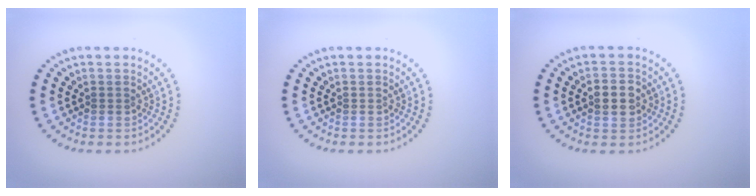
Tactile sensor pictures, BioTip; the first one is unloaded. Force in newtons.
{"total": 0.0}
{"total": 2.3, "press": 2.3, "slide": 0.2}